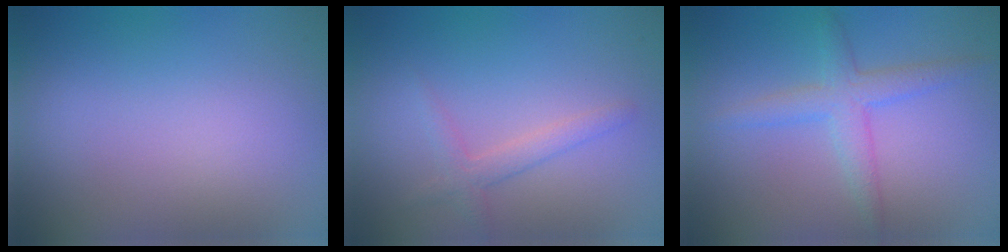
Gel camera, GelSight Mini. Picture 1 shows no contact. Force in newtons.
{"total": 1.9, "press": 1.9, "slide": 0.1}
{"total": 2.9, "press": 2.9, "slide": 0.2}